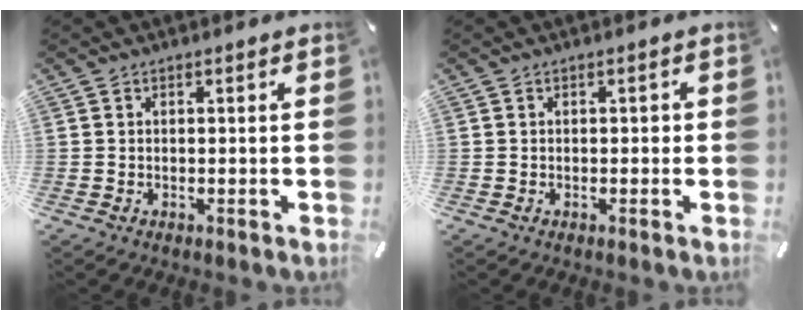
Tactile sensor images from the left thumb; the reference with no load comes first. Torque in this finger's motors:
{"motor_torque": [0.14, 0.14, 0.22, 0.03, 0.00]}